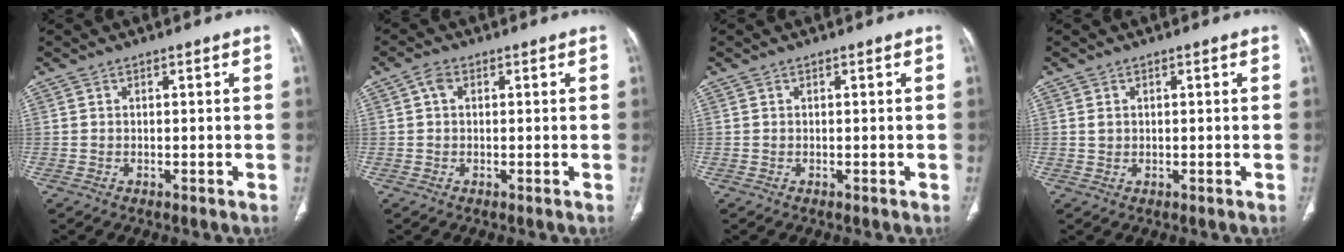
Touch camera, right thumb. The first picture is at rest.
{"total": 2.0, "force": [0.4, 1.4, 1.4], "torque": [-0.023, 0.008, 0.006]}
{"total": 0.0}
{"total": 1.2, "force": [0.3, 1.0, 0.6], "torque": [-0.009, -0.001, 0.009]}